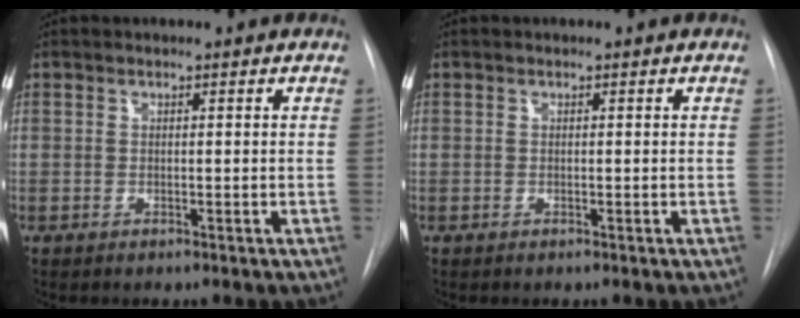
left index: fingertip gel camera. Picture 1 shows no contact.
{"total": 0.0}